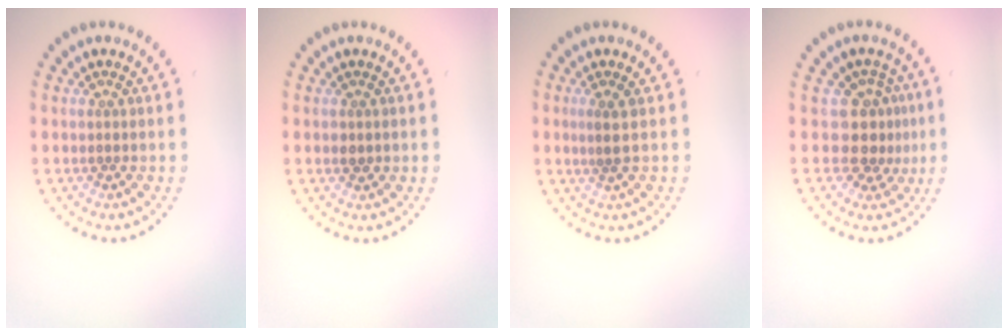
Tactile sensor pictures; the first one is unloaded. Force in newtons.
{"total": 0.8, "press": 0.8, "slide": 0.3}
{"total": 1.3, "press": 1.1, "slide": 0.7}
{"total": 3.0, "press": 2.1, "slide": 2.1}